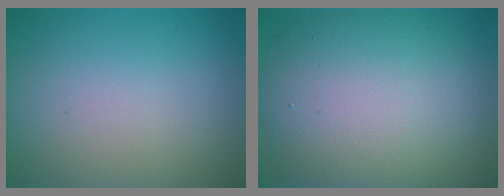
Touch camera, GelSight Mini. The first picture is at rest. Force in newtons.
{"total": 11.9, "press": 11.8, "slide": 0.8}